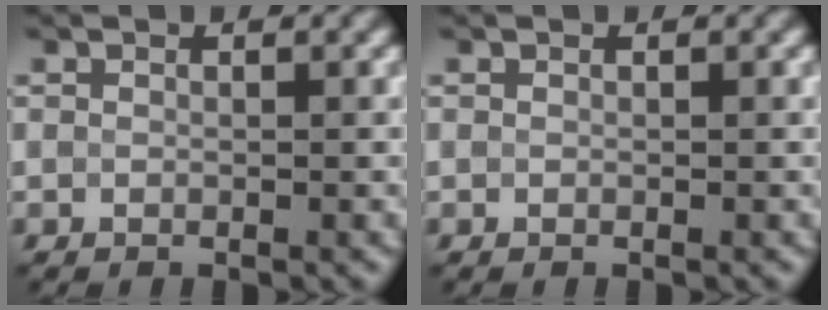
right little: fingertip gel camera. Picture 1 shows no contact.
{"total": 0.0}